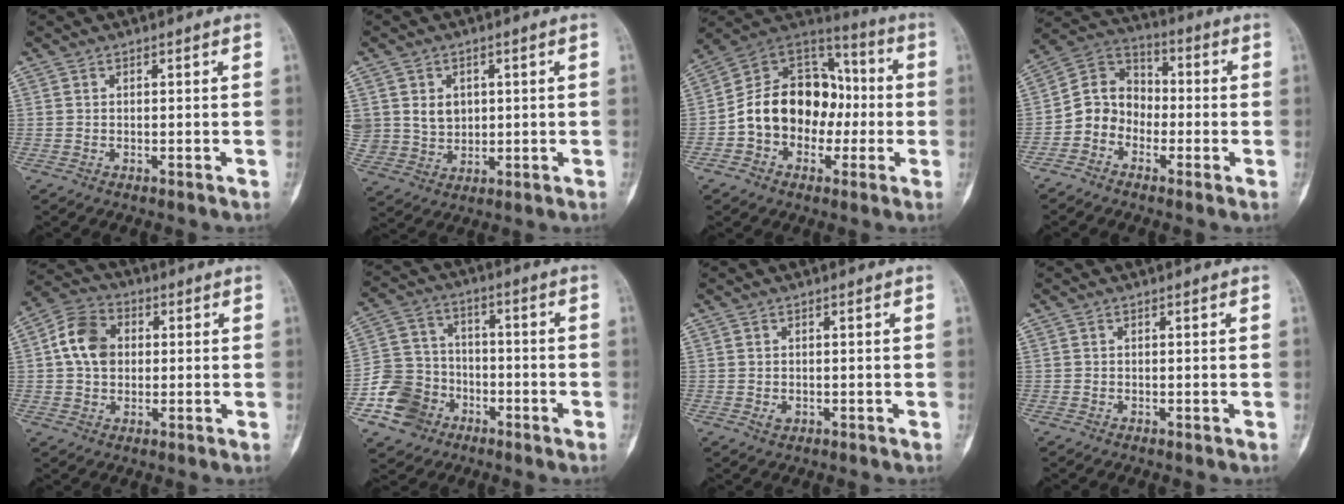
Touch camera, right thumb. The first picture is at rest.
{"total": 7.8, "force": [1.9, 6.8, 3.5], "torque": [-0.042, -0.011, 0.050]}
{"total": 17.8, "force": [-2.7, 13.6, 11.1], "torque": [-0.140, 0.057, -0.051]}
{"total": 8.7, "force": [-2.7, 7.4, 3.6], "torque": [-0.036, 0.055, -0.068]}
{"total": 9.6, "force": [1.2, 7.5, 5.8], "torque": [-0.090, 0.017, 0.012]}
{"total": 11.4, "force": [-5.5, 9.5, 3.3], "torque": [-0.037, 0.049, -0.101]}
{"total": 1.3, "force": [-0.3, 1.0, 0.7], "torque": [-0.006, 0.002, -0.001]}
{"total": 0.0}